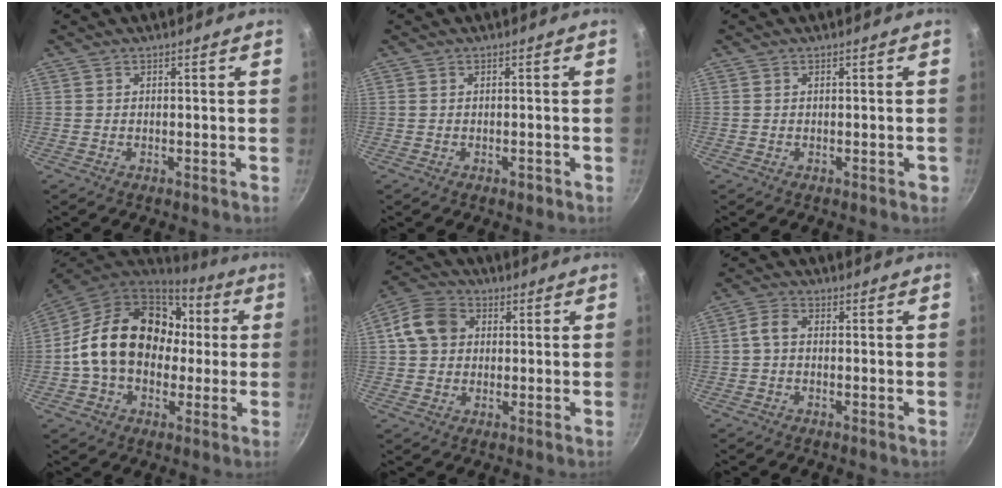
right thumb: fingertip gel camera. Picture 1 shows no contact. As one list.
[{"total": 1.2, "force": [-0.7, 0.7, 0.7], "torque": [-0.010, 0.006, -0.008]}, {"total": 0.7, "force": [-0.3, 0.4, 0.5], "torque": [0.002, 0.006, -0.003]}, {"total": 22.0, "force": [1.6, 16.4, 14.6], "torque": [-0.233, 0.043, 0.025]}, {"total": 9.0, "force": [1.4, 7.5, 4.8], "torque": [-0.069, 0.015, 0.010]}, {"total": 3.1, "force": [-0.1, 1.9, 2.4], "torque": [-0.057, 0.013, -0.011]}]